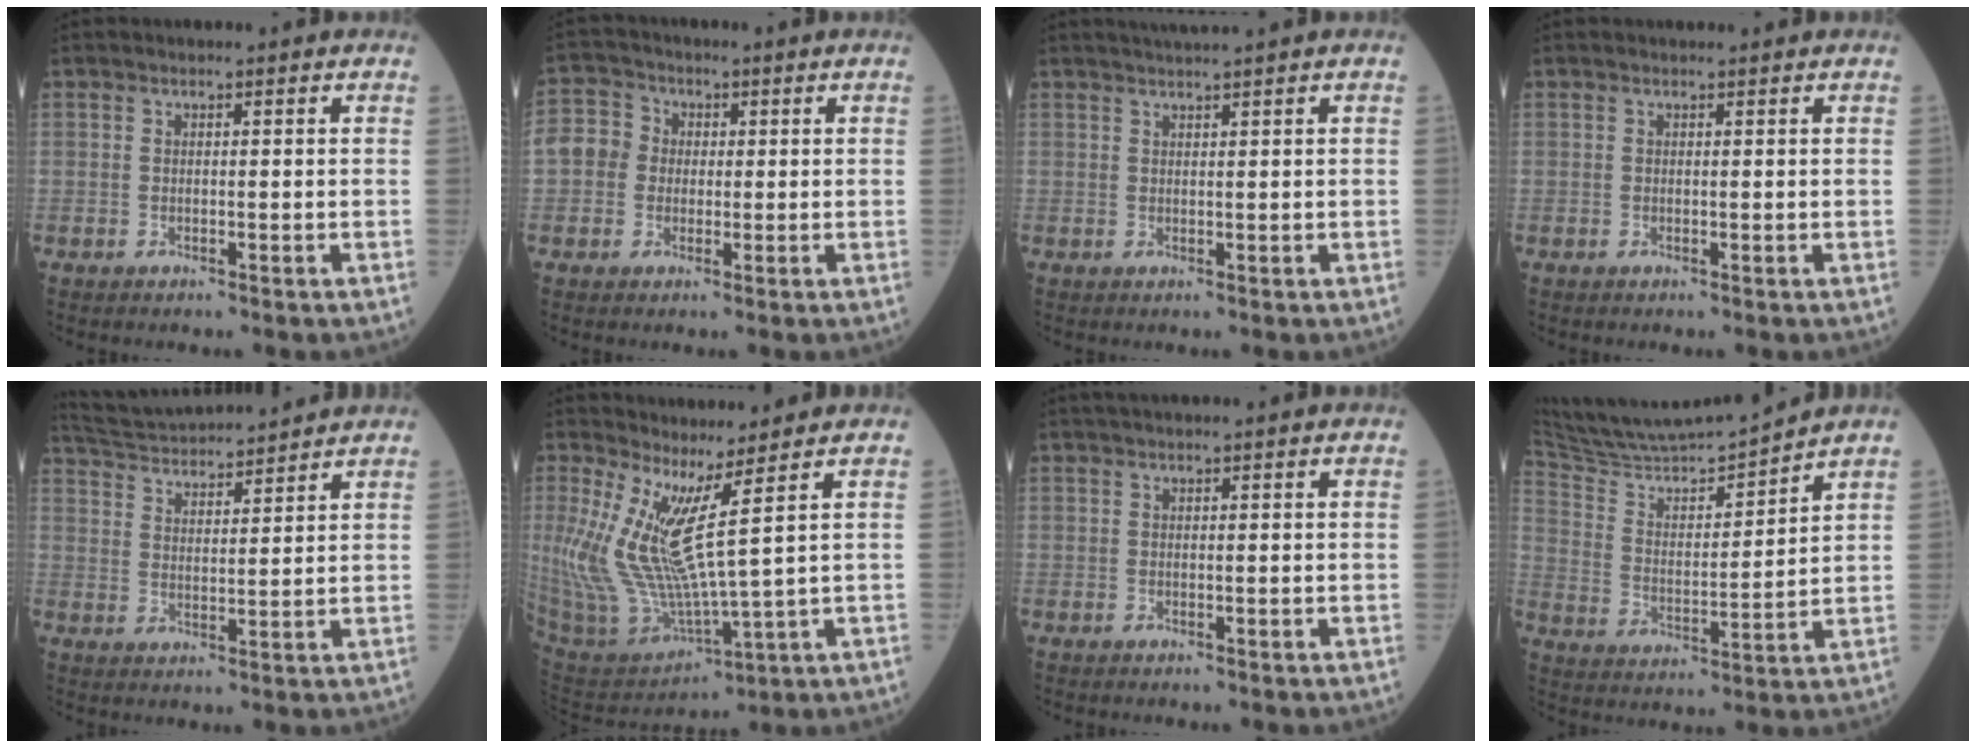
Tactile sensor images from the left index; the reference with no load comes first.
{"total": 9.5, "force": [0.5, 8.9, 3.3], "torque": [-0.093, 0.038, 0.009]}
{"total": 3.0, "force": [2.5, -1.0, 1.3], "torque": [-0.014, 0.014, 0.048]}
{"total": 1.5, "force": [1.4, 0.0, 0.4], "torque": [-0.008, 0.011, 0.021]}
{"total": 13.9, "force": [13.3, 0.8, 4.2], "torque": [-0.088, 0.024, 0.217]}
{"total": 11.0, "force": [4.4, 0.1, 10.1], "torque": [-0.231, -0.024, 0.111]}
{"total": 4.0, "force": [3.6, -0.3, 1.8], "torque": [-0.018, 0.030, 0.051]}
{"total": 14.4, "force": [13.8, -1.0, 4.0], "torque": [-0.084, -0.002, 0.247]}